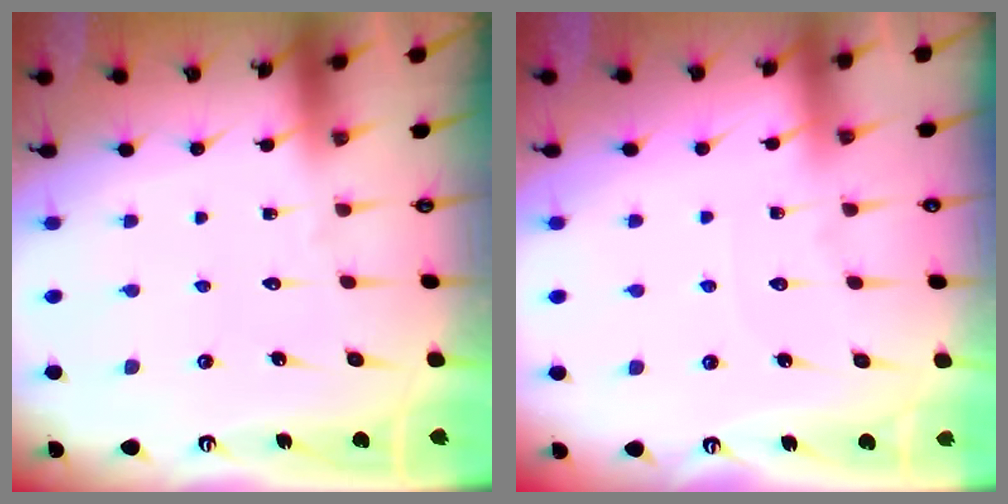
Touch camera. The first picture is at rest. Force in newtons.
{"total": 3.0, "press": 2.9, "slide": 0.4}